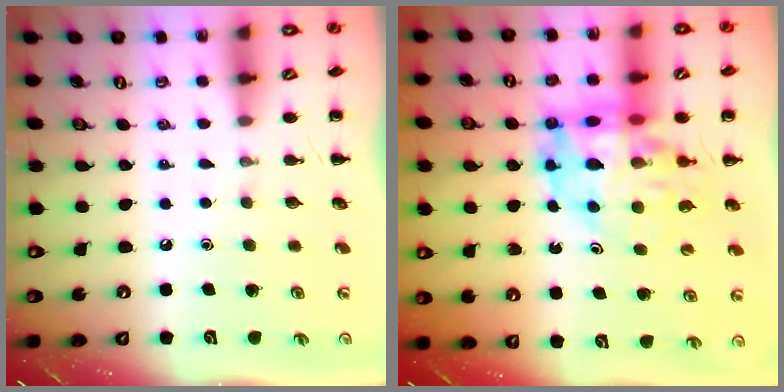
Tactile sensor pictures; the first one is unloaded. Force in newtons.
{"total": 17.4, "press": 16.9, "slide": 4.2}